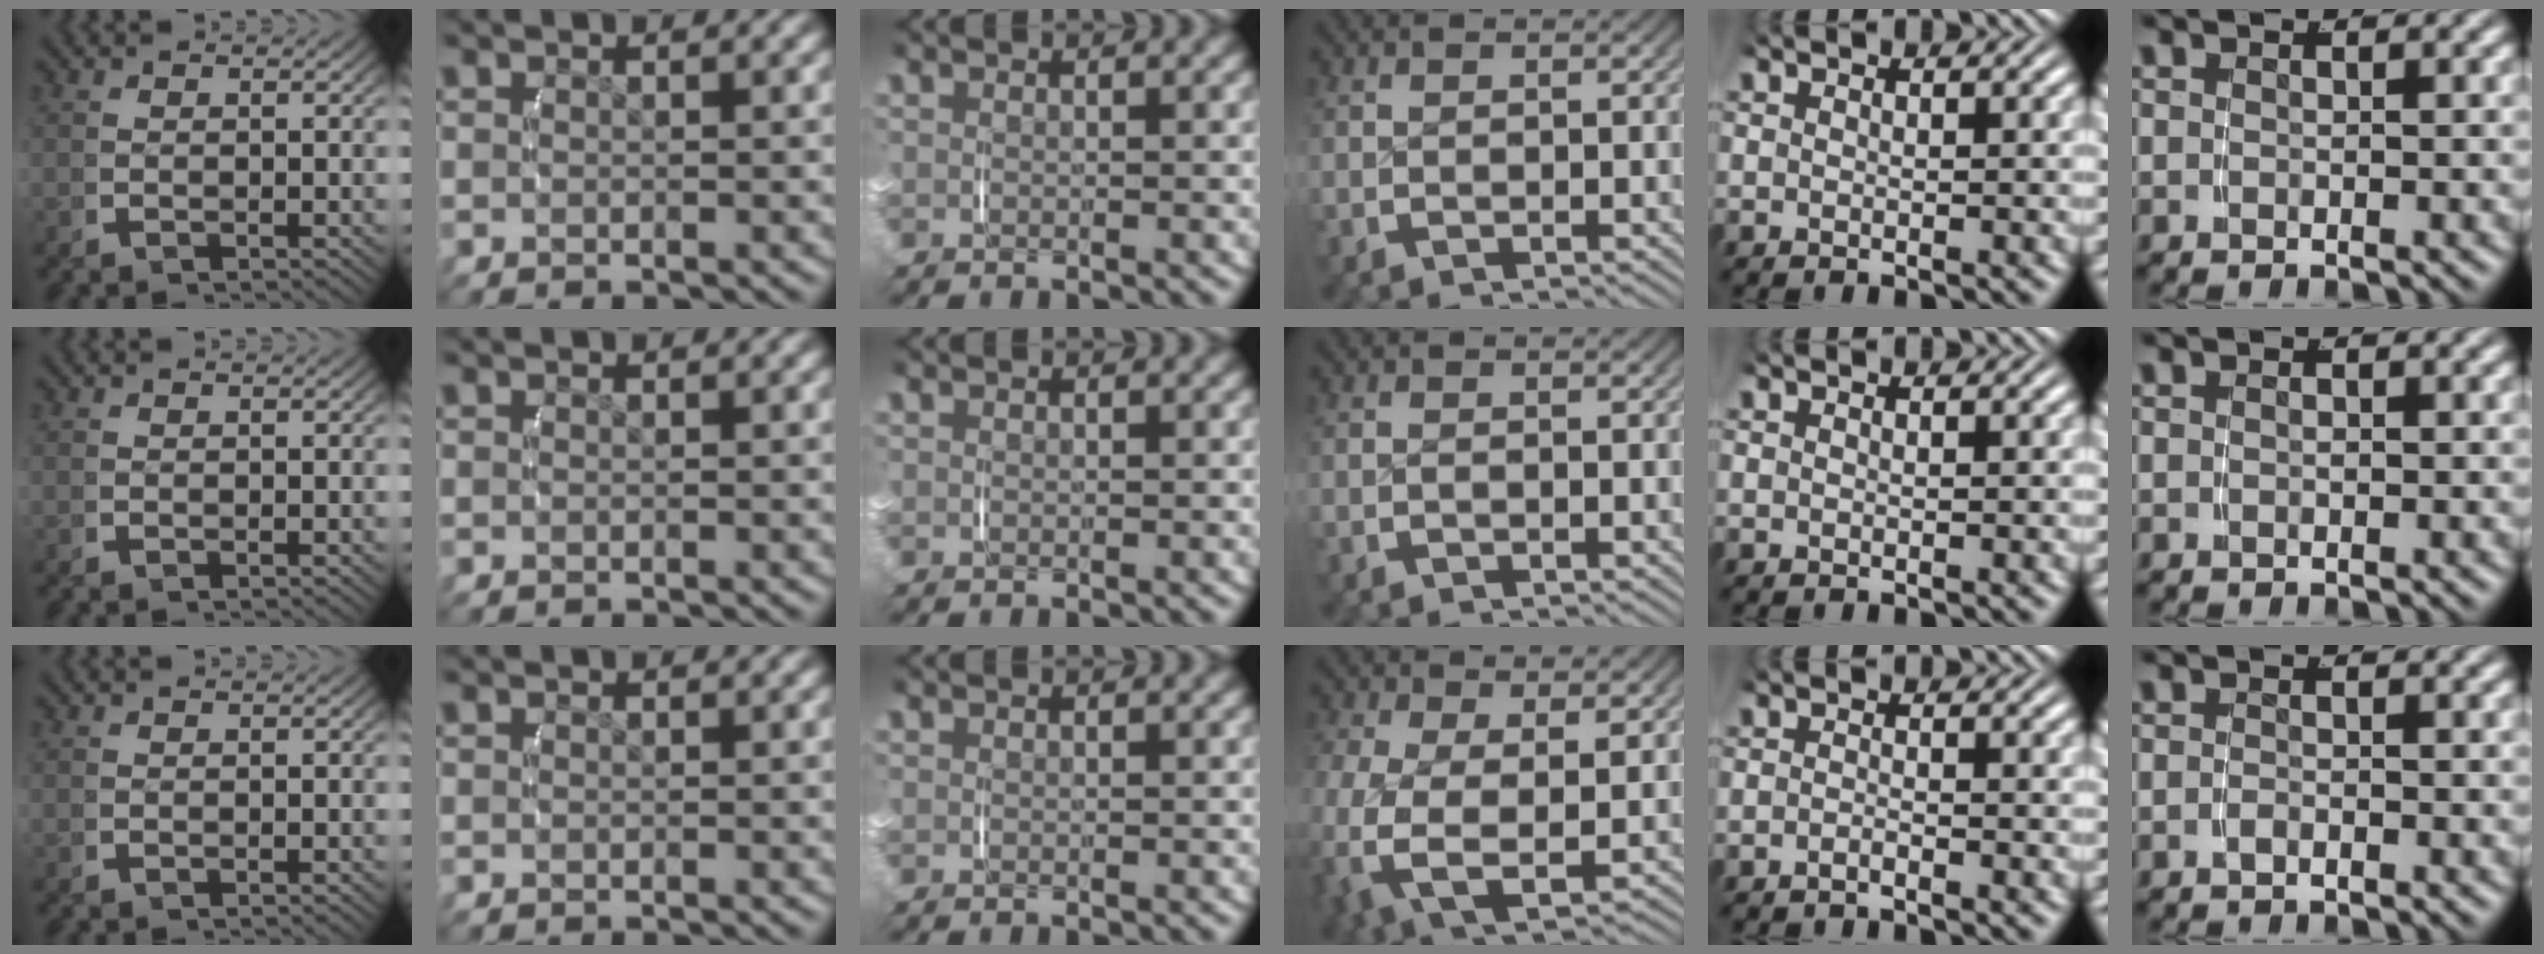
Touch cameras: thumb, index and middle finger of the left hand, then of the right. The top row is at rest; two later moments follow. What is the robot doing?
{"motion": "lift_and_place", "object": "backpack"}